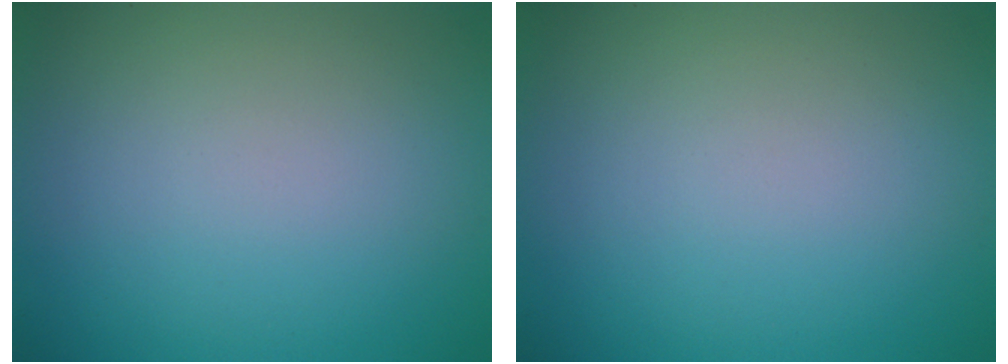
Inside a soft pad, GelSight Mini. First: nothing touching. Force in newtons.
{"total": 0.0}